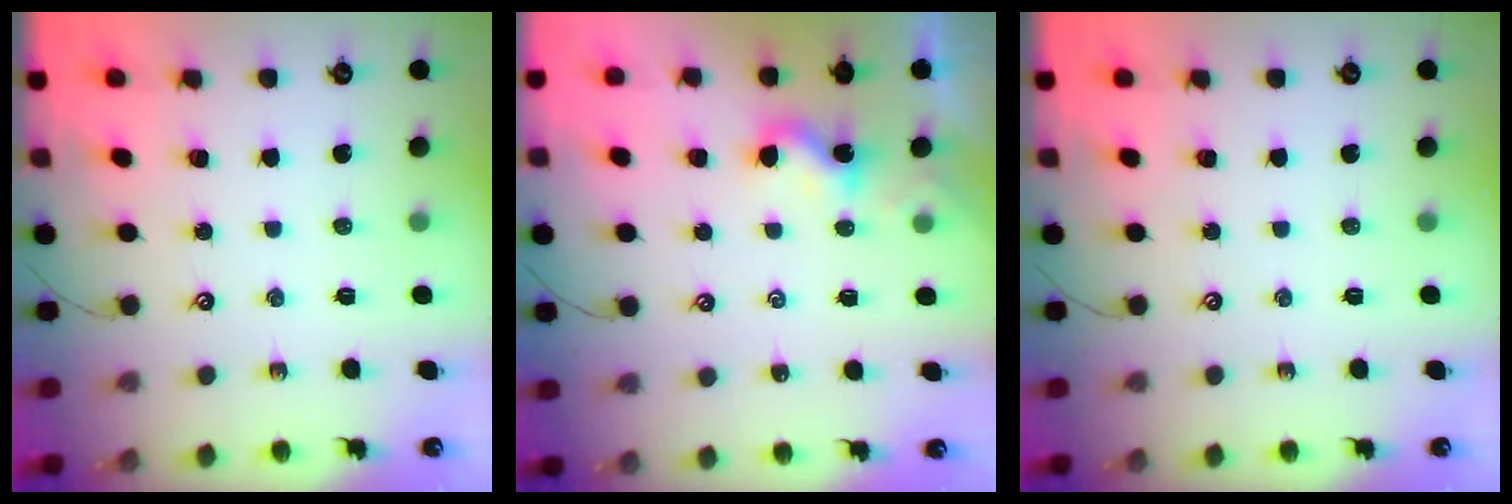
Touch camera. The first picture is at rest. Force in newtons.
{"total": 1.3, "press": 1.2, "slide": 0.5}
{"total": 0.0}